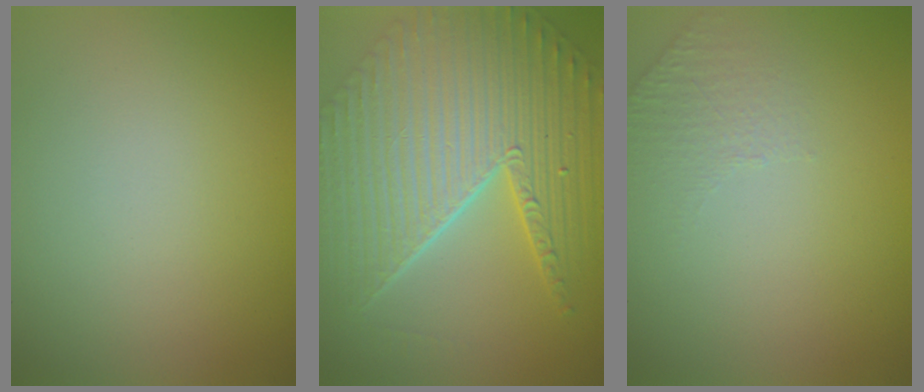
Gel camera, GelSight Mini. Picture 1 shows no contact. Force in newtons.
{"total": 11.0, "press": 7.3, "slide": 8.2}
{"total": 1.2, "press": 0.7, "slide": 0.9}